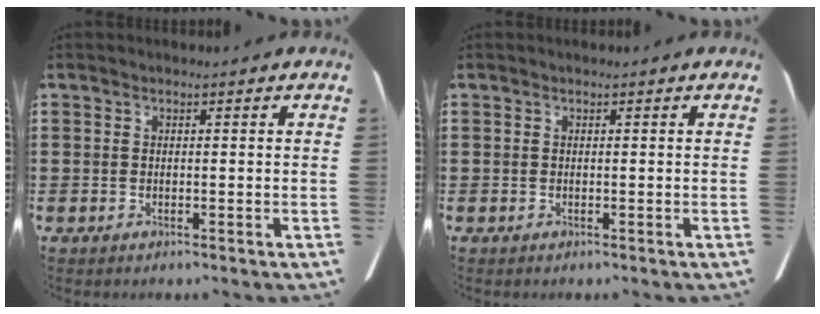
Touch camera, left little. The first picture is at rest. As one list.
[{"total": 0.0}]